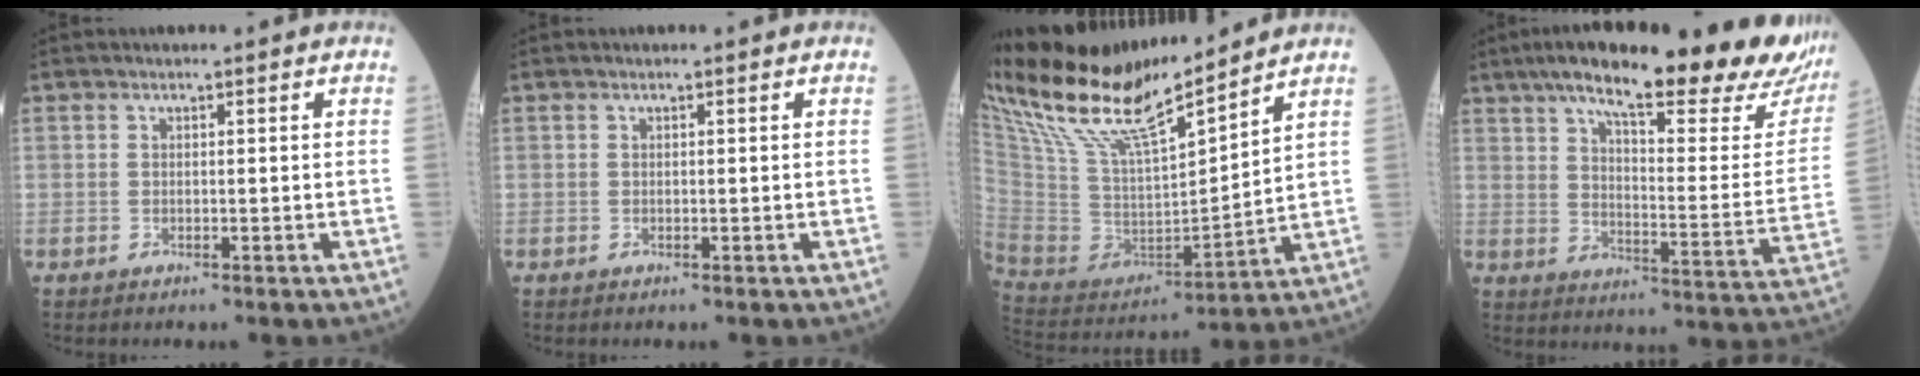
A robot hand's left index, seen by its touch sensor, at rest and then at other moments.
{"total": 0.0}
{"total": 21.8, "force": [18.1, 2.4, 12.0], "torque": [-0.237, 0.002, 0.344]}
{"total": 28.7, "force": [22.7, 4.6, 16.9], "torque": [-0.246, -0.028, 0.292]}